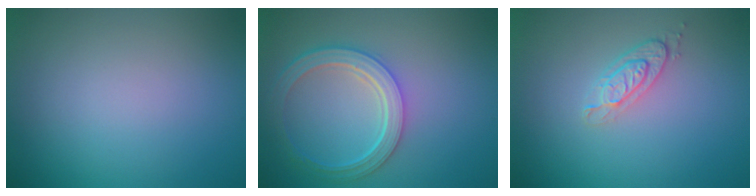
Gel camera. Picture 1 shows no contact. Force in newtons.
{"total": 5.0, "press": 3.9, "slide": 3.1}
{"total": 2.1, "press": 1.8, "slide": 1.1}